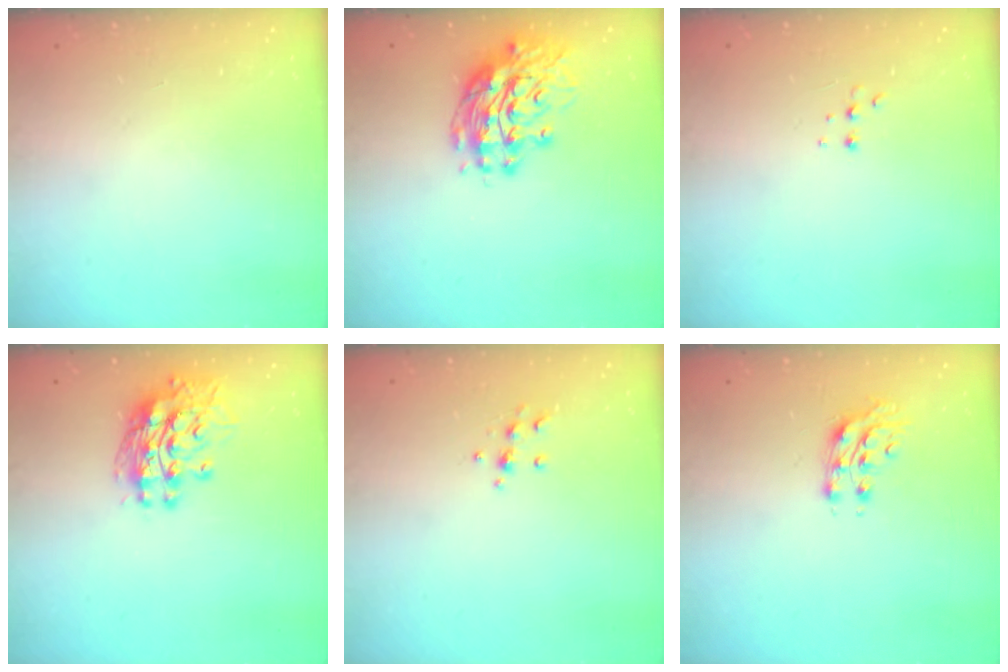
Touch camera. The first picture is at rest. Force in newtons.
{"total": 14.0, "press": 14.0, "slide": 1.3}
{"total": 4.2, "press": 4.1, "slide": 1.0}
{"total": 12.7, "press": 12.6, "slide": 1.1}
{"total": 7.2, "press": 7.1, "slide": 0.7}
{"total": 8.0, "press": 7.9, "slide": 0.9}